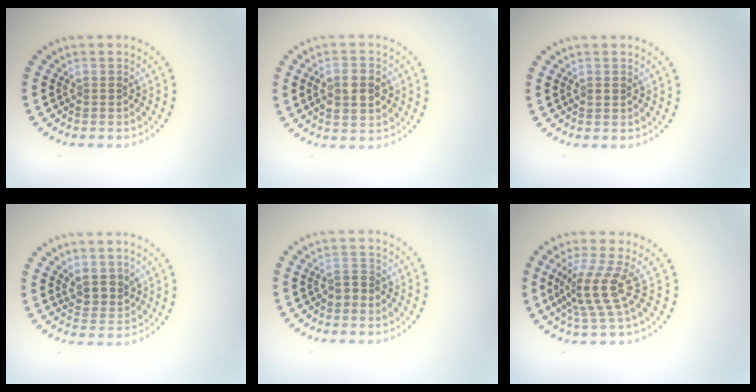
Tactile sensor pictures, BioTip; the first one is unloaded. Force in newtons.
{"total": 4.3, "press": 4.3, "slide": 0.3}
{"total": 1.0, "press": 0.9, "slide": 0.1}
{"total": 2.5, "press": 2.2, "slide": 1.1}
{"total": 1.9, "press": 1.8, "slide": 0.6}
{"total": 3.8, "press": 2.7, "slide": 2.7}